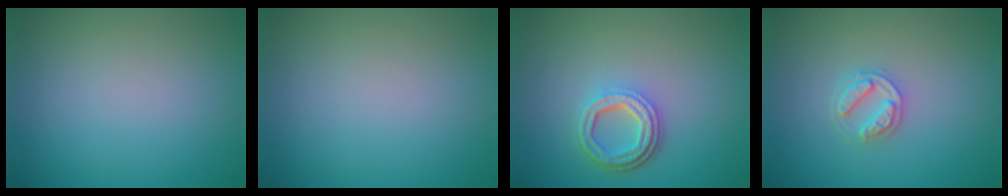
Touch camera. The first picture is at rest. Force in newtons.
{"total": 0.0}
{"total": 4.0, "press": 3.1, "slide": 2.5}
{"total": 2.4, "press": 2.4, "slide": 0.4}